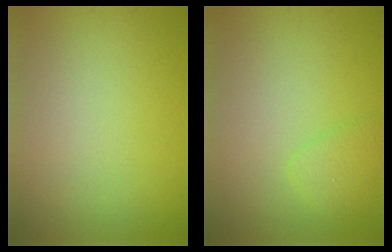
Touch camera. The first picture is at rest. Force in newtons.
{"total": 1.8, "press": 1.8, "slide": 0.1}